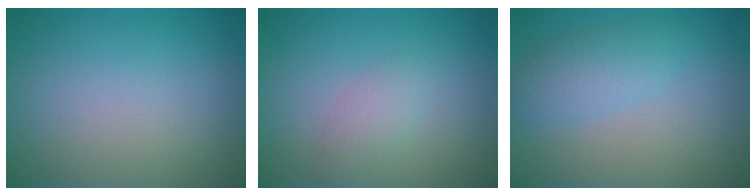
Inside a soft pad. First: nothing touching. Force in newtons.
{"total": 1.8, "press": 1.8, "slide": 0.1}
{"total": 2.8, "press": 2.8, "slide": 0.1}